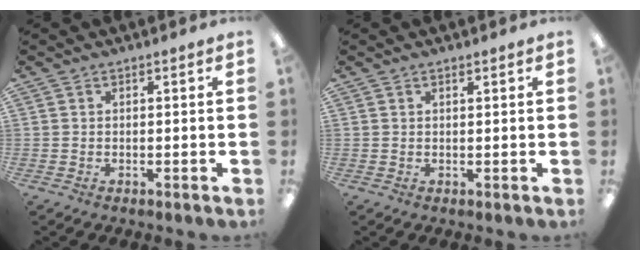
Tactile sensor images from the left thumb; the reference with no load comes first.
{"total": 0.6, "force": [0.5, 0.2, 0.2], "torque": [-0.006, 0.000, 0.009]}